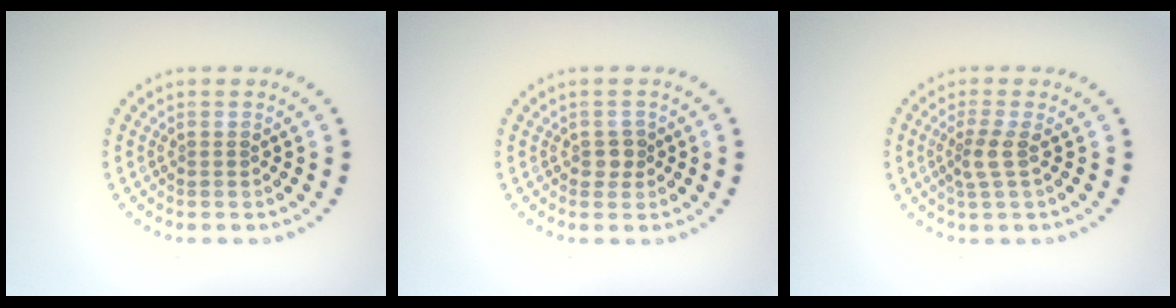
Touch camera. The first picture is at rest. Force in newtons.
{"total": 1.3, "press": 1.2, "slide": 0.6}
{"total": 1.9, "press": 1.5, "slide": 1.2}